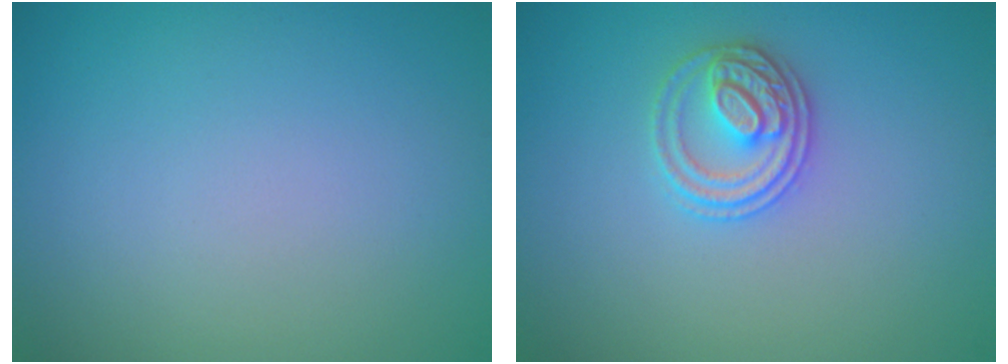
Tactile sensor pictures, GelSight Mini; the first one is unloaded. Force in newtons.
{"total": 2.7, "press": 2.6, "slide": 0.5}